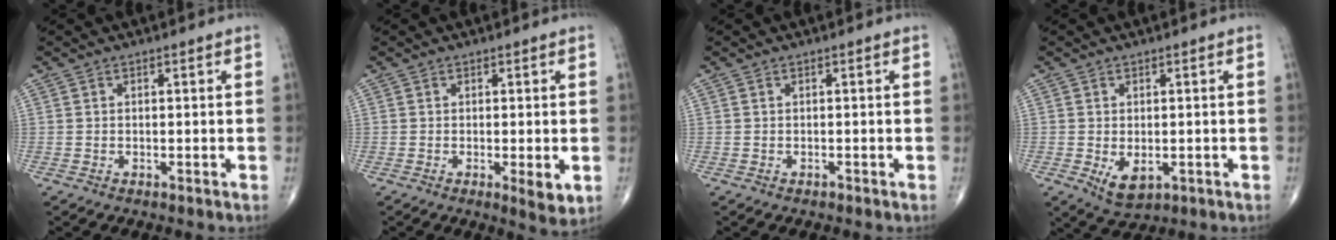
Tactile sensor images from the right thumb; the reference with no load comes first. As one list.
[{"total": 3.7, "force": [-0.7, 0.9, 3.6], "torque": [-0.054, -0.014, -0.012]}, {"total": 0.0}, {"total": 4.7, "force": [-1.1, 2.8, 3.6], "torque": [-0.051, -0.011, -0.006]}]